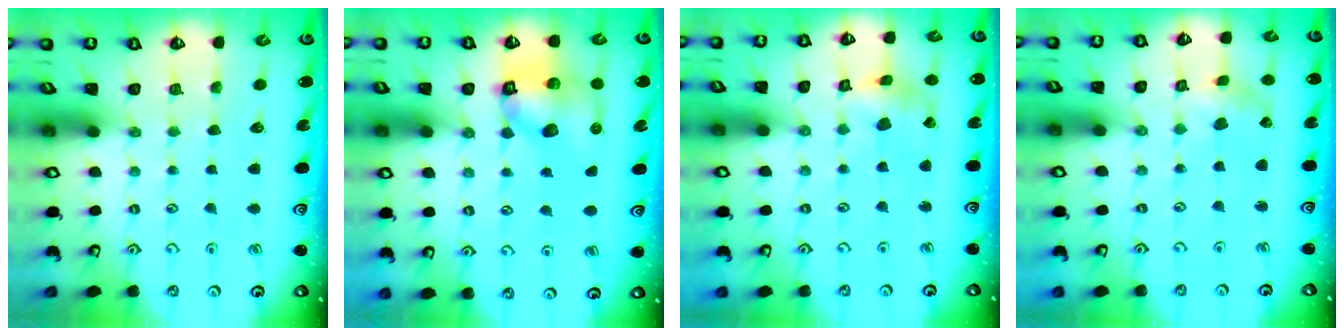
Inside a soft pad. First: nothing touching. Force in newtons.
{"total": 11.2, "press": 11.0, "slide": 1.9}
{"total": 5.3, "press": 5.3, "slide": 0.5}
{"total": 1.3, "press": 1.2, "slide": 0.3}